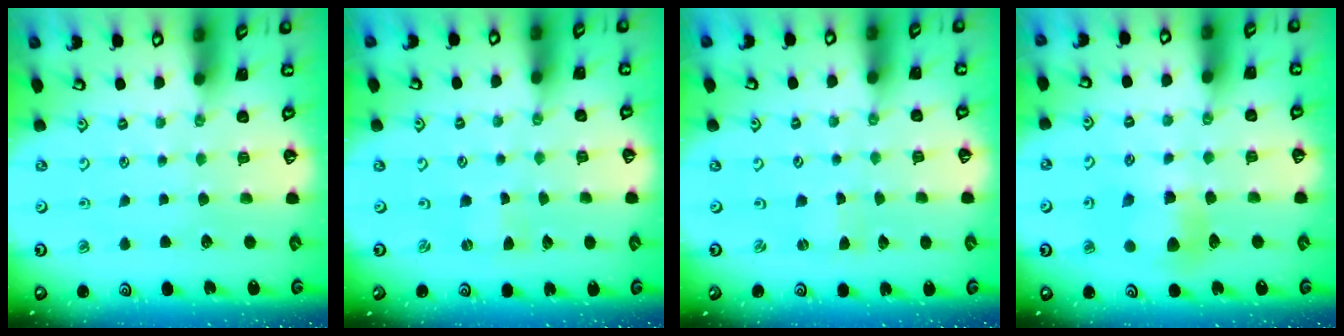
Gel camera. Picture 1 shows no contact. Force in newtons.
{"total": 0.0}
{"total": 0.0}
{"total": 7.1, "press": 7.0, "slide": 0.6}